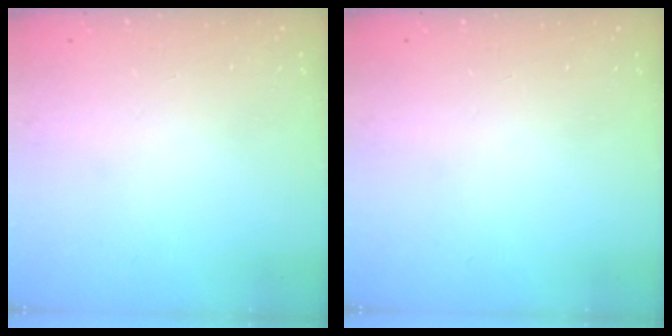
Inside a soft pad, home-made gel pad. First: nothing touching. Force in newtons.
{"total": 0.0}